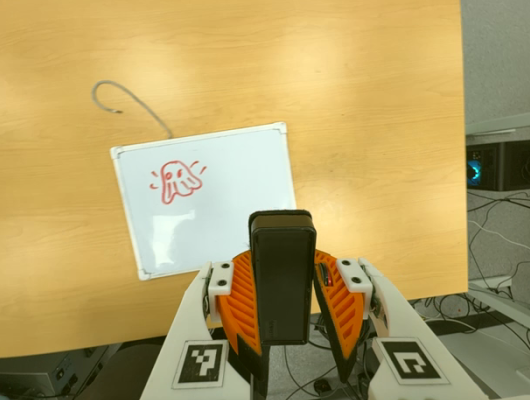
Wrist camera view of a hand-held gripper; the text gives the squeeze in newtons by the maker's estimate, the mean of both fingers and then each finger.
{"total": 8.0, "left": 6.6, "right": 9.3}